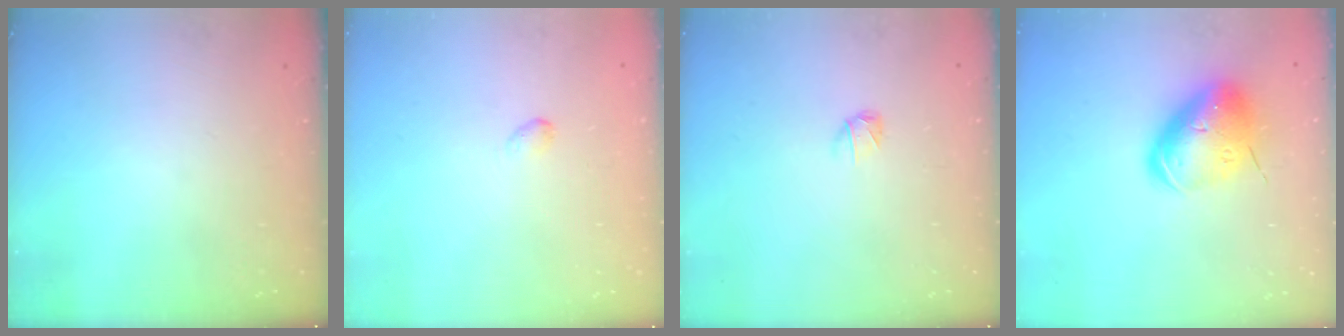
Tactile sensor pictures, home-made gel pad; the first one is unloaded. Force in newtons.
{"total": 2.7, "press": 2.6, "slide": 0.5}
{"total": 2.6, "press": 2.5, "slide": 0.6}
{"total": 14.1, "press": 13.9, "slide": 2.5}